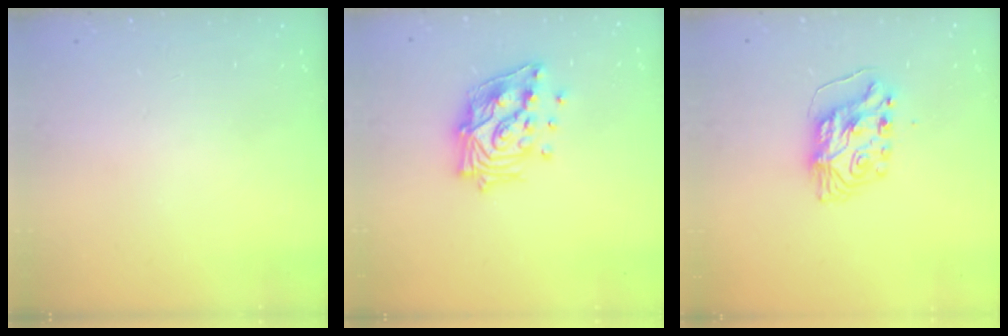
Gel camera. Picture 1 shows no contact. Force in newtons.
{"total": 16.7, "press": 16.7, "slide": 1.2}
{"total": 9.3, "press": 9.3, "slide": 0.9}